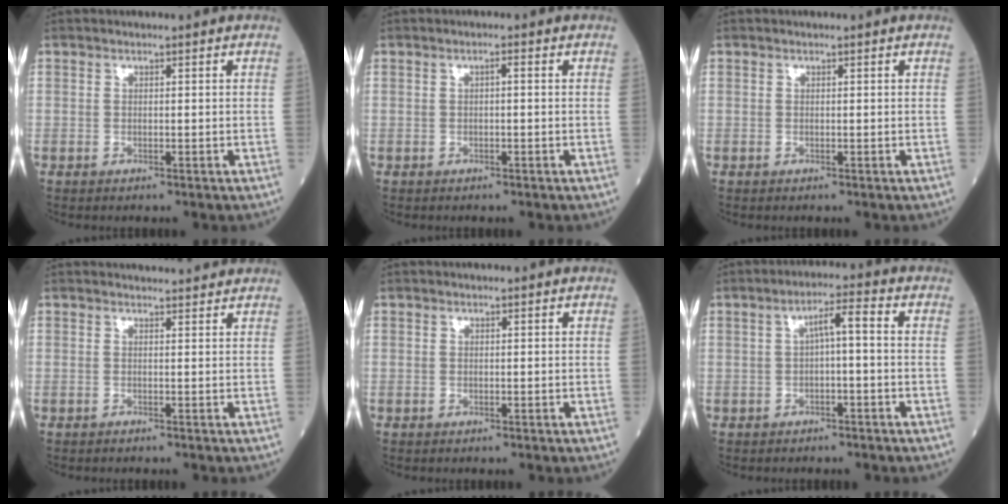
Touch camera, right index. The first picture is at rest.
{"total": 0.8, "force": [0.0, 0.1, 0.8], "torque": [-0.010, 0.003, 0.001]}
{"total": 0.0}
{"total": 3.5, "force": [3.3, 0.4, 0.8], "torque": [-0.024, 0.025, 0.030]}
{"total": 0.0}
{"total": 3.8, "force": [0.0, 0.6, 3.8], "torque": [-0.059, 0.017, -0.001]}